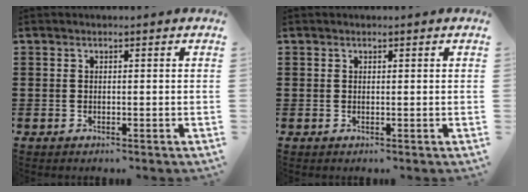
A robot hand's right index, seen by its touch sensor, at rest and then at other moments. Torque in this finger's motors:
{"motor_torque": [-0.79, 0.76, -1.05, -0.21]}